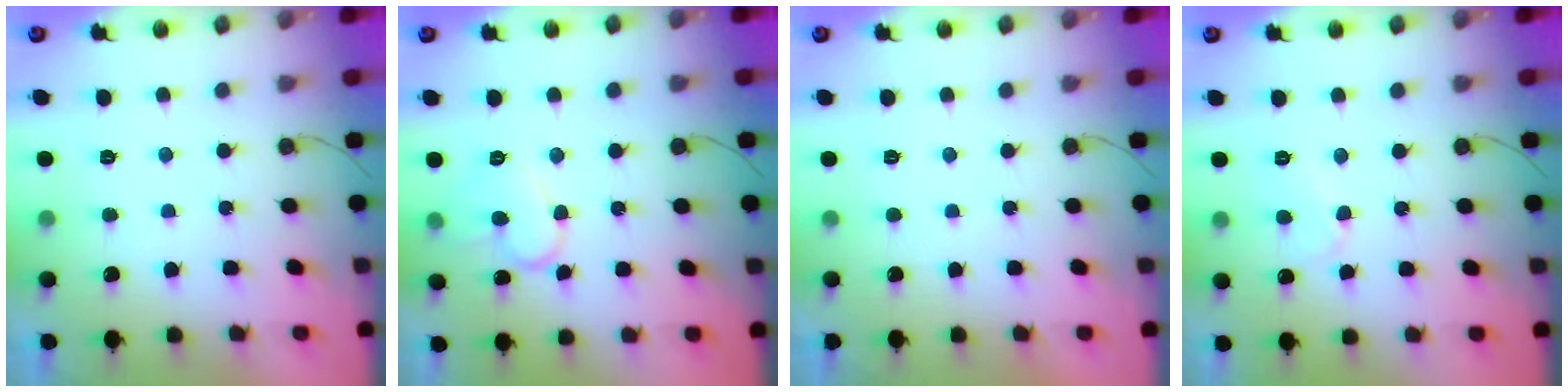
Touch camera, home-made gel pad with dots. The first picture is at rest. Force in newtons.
{"total": 10.9, "press": 10.9, "slide": 0.1}
{"total": 1.7, "press": 1.7, "slide": 0.0}
{"total": 5.3, "press": 5.2, "slide": 0.6}